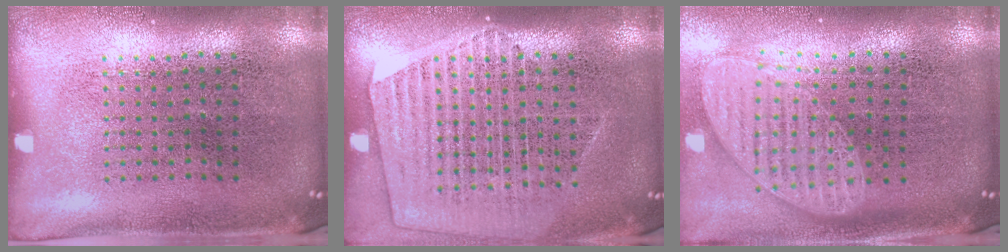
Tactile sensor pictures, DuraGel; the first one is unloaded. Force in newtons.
{"total": 1.6, "press": 1.4, "slide": 0.6}
{"total": 1.7, "press": 1.3, "slide": 1.0}